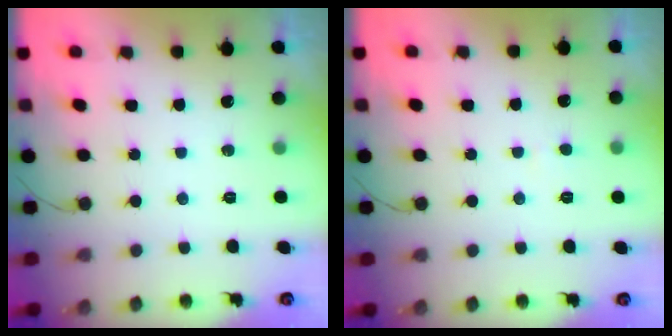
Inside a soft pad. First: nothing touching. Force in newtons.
{"total": 1.8, "press": 1.7, "slide": 0.1}